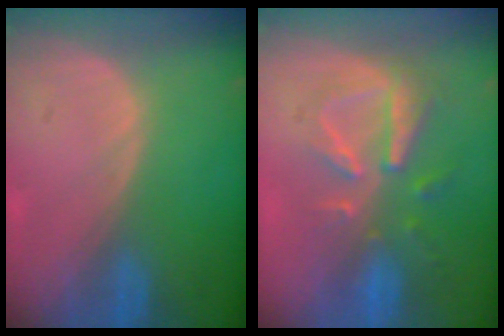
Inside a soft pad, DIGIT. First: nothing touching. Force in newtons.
{"total": 8.0, "press": 7.4, "slide": 3.0}